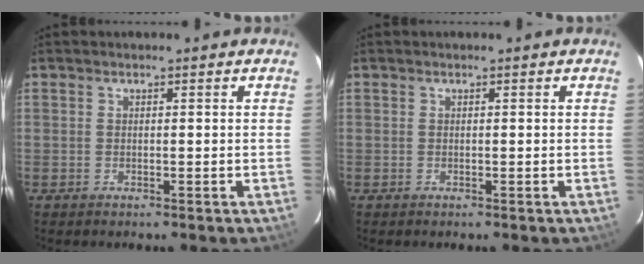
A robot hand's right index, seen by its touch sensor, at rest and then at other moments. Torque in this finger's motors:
{"motor_torque": [0.00, 0.00, -0.01, 0.00]}